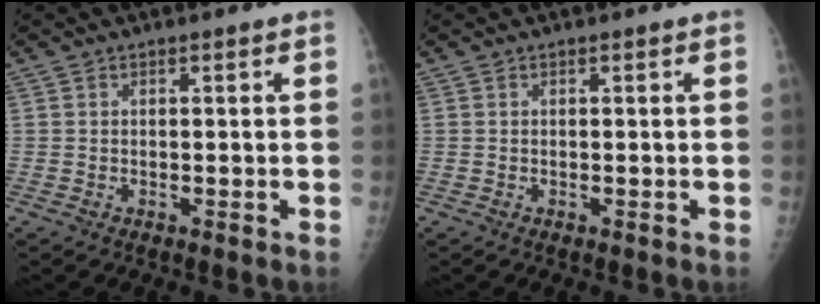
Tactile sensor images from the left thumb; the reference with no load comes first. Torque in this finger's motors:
{"motor_torque": [0.41, 0.18, 0.02, -0.11, 0.00]}